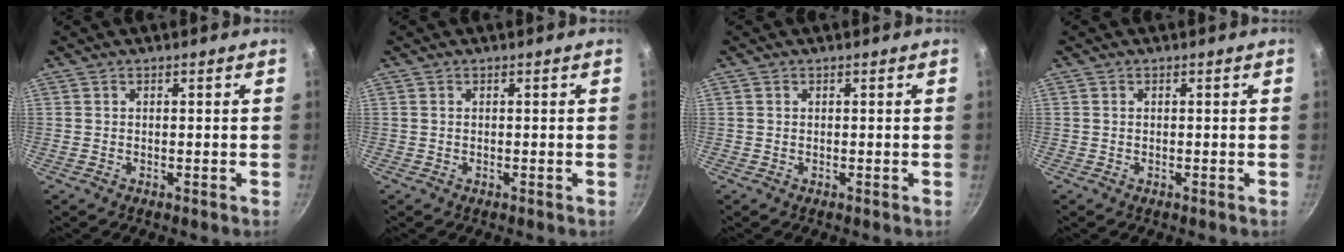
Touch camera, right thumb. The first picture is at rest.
{"total": 0.0}
{"total": 0.0}
{"total": 0.0}